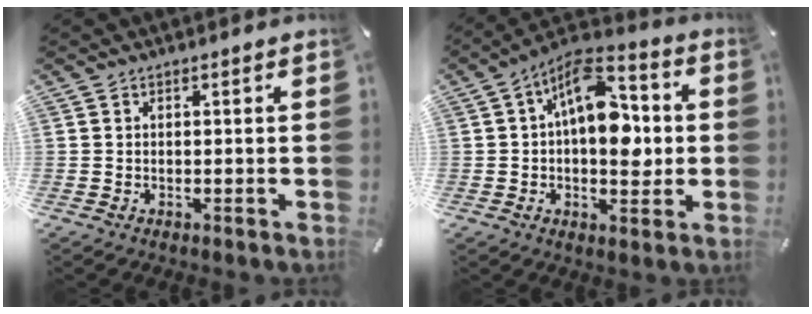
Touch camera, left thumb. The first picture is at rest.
{"total": 14.4, "force": [2.0, 8.5, 11.5], "torque": [-0.170, -0.016, 0.036]}